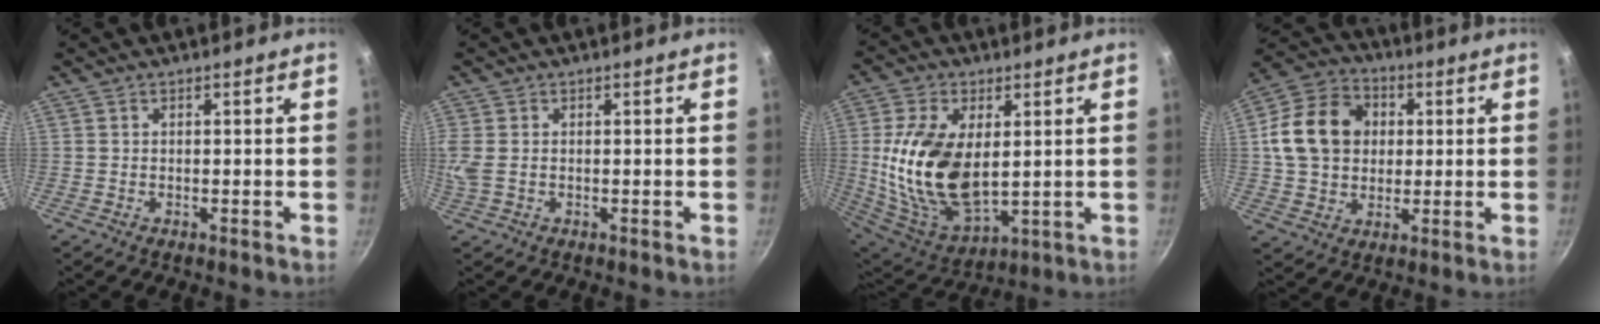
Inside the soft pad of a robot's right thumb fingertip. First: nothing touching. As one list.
[{"total": 3.4, "force": [0.1, 2.2, 2.5], "torque": [-0.056, 0.000, 0.000]}, {"total": 18.7, "force": [2.1, 10.7, 15.2], "torque": [-0.285, -0.019, 0.054]}, {"total": 14.9, "force": [2.3, 12.0, 8.6], "torque": [-0.124, 0.015, 0.030]}]